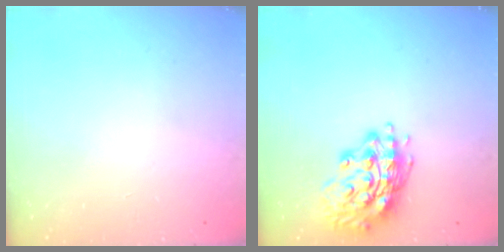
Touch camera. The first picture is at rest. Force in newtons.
{"total": 16.3, "press": 16.1, "slide": 2.8}